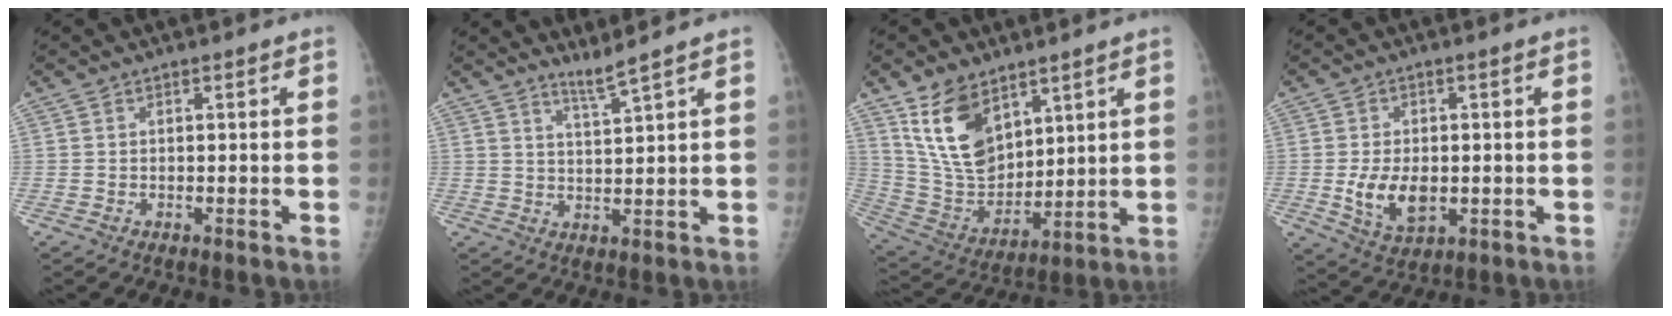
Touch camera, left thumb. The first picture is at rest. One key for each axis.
{"total": 3.0, "fx": 2.7, "fy": -1.1, "fz": 0.9, "tx": -0.022, "ty": -0.033, "tz": 0.058}
{"total": 14.8, "fx": 8.7, "fy": 8.6, "fz": 8.4, "tx": -0.116, "ty": -0.050, "tz": 0.188}
{"total": 8.3, "fx": -1.0, "fy": 5.1, "fz": 6.5, "tx": -0.098, "ty": -0.010, "tz": -0.009}